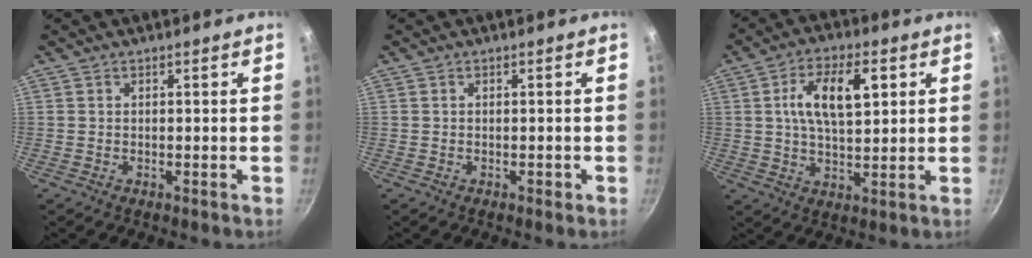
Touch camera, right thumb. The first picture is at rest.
{"total": 0.6, "force": [-0.3, 0.4, 0.4], "torque": [0.001, 0.001, -0.006]}
{"total": 11.5, "force": [3.0, 5.5, 9.6], "torque": [-0.161, 0.001, 0.053]}